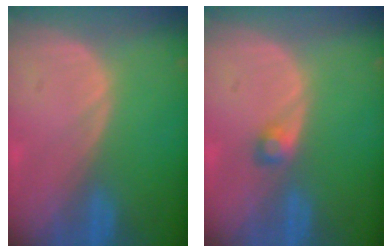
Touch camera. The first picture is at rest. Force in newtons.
{"total": 1.8, "press": 1.7, "slide": 0.3}